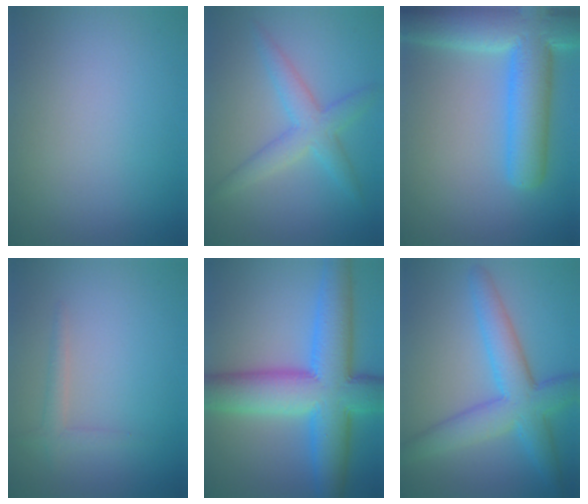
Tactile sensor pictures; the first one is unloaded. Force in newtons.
{"total": 3.7, "press": 3.7, "slide": 0.0}
{"total": 9.6, "press": 9.6, "slide": 0.7}
{"total": 1.4, "press": 1.4, "slide": 0.1}
{"total": 11.8, "press": 11.8, "slide": 0.2}
{"total": 6.5, "press": 6.5, "slide": 0.1}